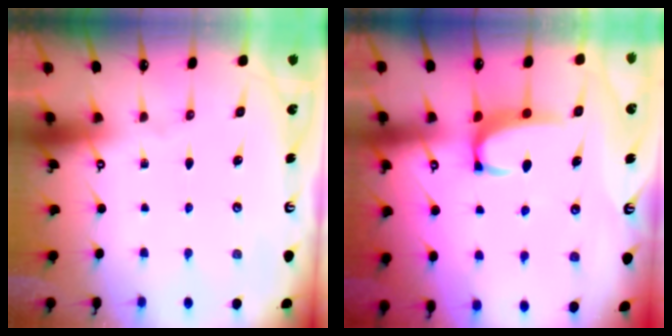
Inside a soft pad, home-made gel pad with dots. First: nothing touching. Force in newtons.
{"total": 2.2, "press": 2.1, "slide": 0.6}